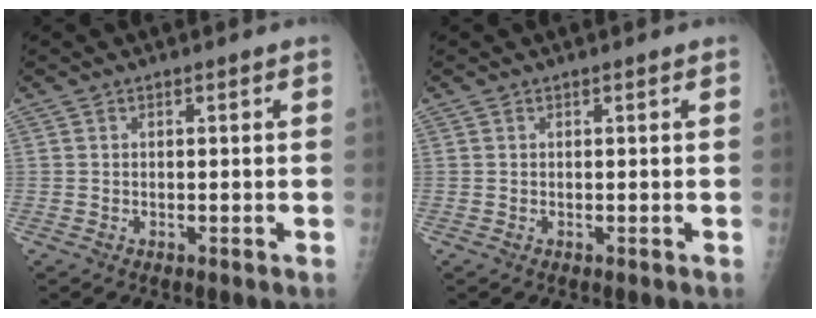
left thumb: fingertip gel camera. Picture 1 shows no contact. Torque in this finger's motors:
{"motor_torque": [-0.05, -0.02, -0.22, -0.21, 0.00]}